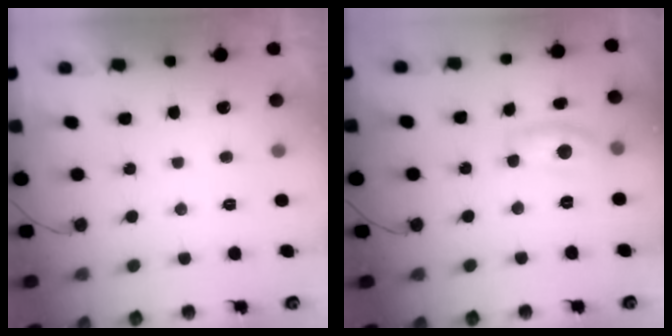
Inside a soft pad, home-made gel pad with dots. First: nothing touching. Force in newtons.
{"total": 10.1, "press": 10.1, "slide": 0.6}